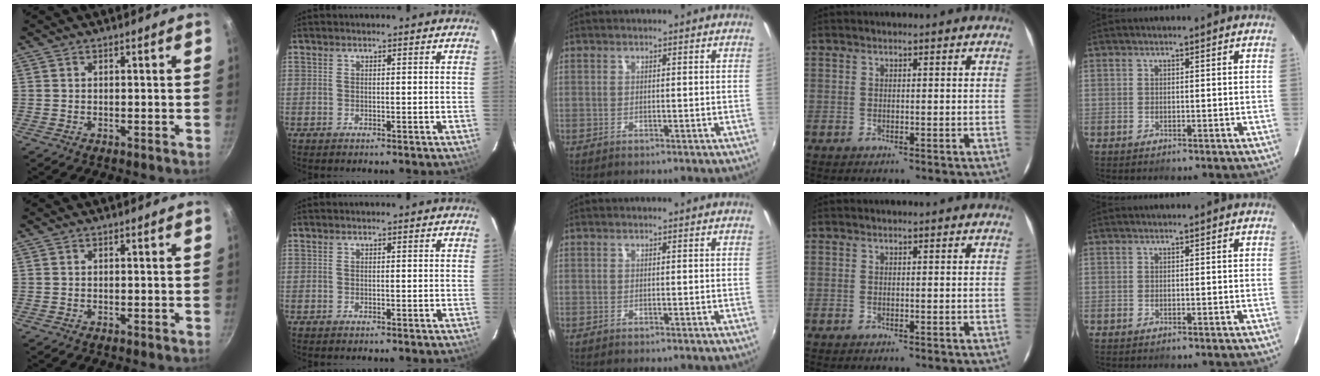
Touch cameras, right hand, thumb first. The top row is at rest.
{}